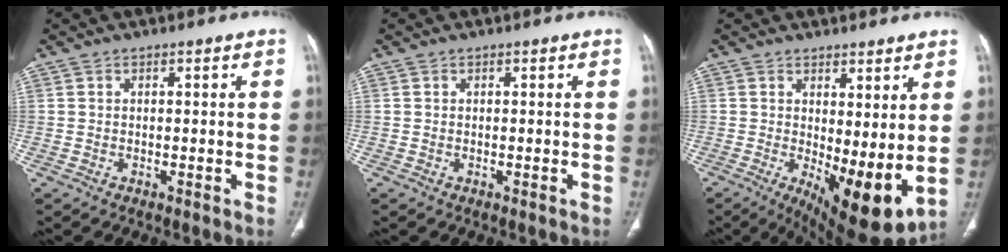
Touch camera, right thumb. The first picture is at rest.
{"total": 0.0}
{"total": 12.1, "force": [0.1, 4.6, 11.2], "torque": [-0.164, -0.026, 0.020]}